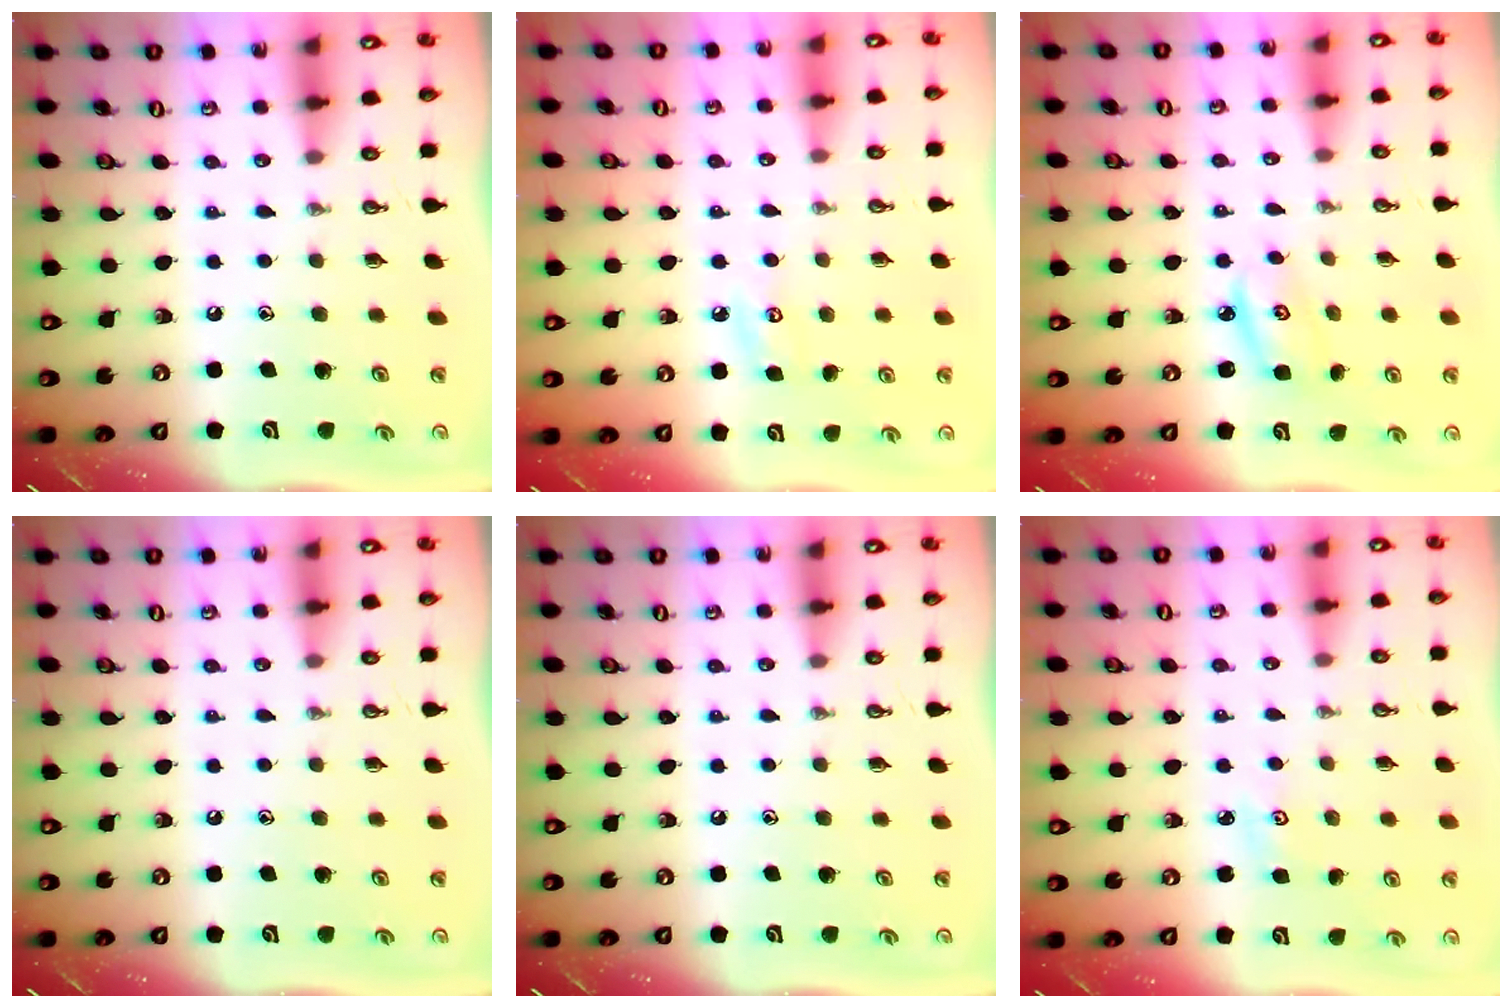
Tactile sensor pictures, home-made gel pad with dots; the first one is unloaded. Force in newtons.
{"total": 5.0, "press": 5.0, "slide": 0.2}
{"total": 3.8, "press": 3.8, "slide": 0.2}
{"total": 0.0}
{"total": 0.0}
{"total": 2.8, "press": 2.7, "slide": 0.4}